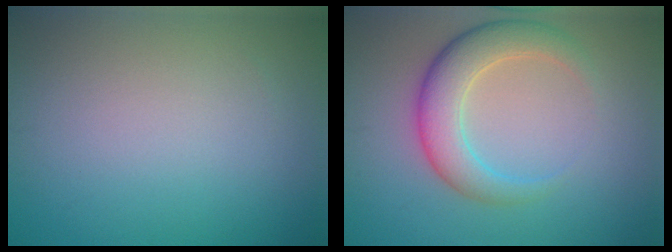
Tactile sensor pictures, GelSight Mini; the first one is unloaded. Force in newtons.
{"total": 4.7, "press": 4.7, "slide": 0.1}